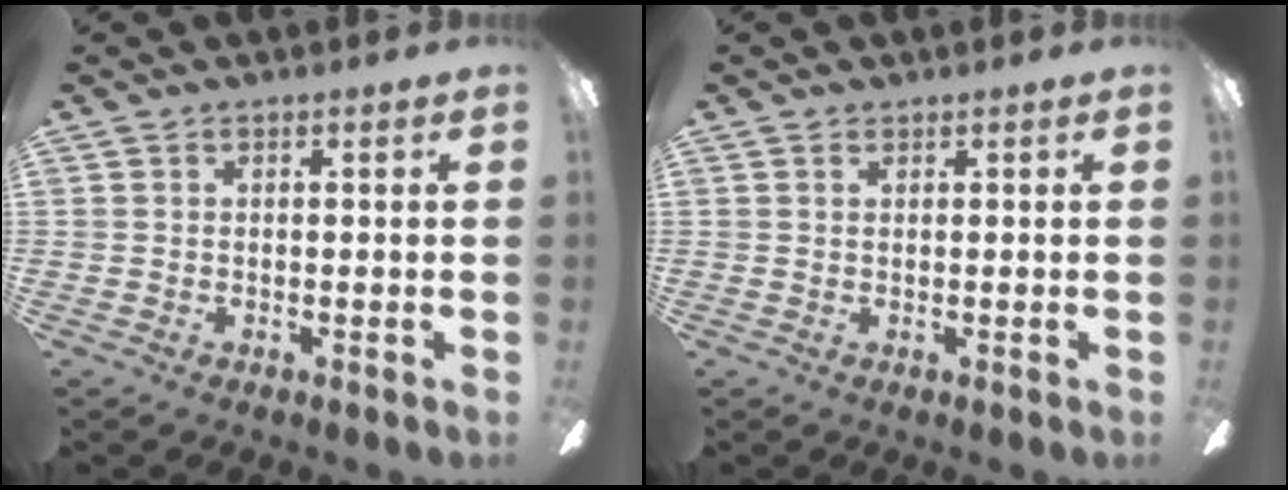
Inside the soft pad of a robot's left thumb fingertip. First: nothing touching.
{"total": 0.5, "force": [0.4, 0.3, 0.2], "torque": [-0.005, 0.002, 0.007]}